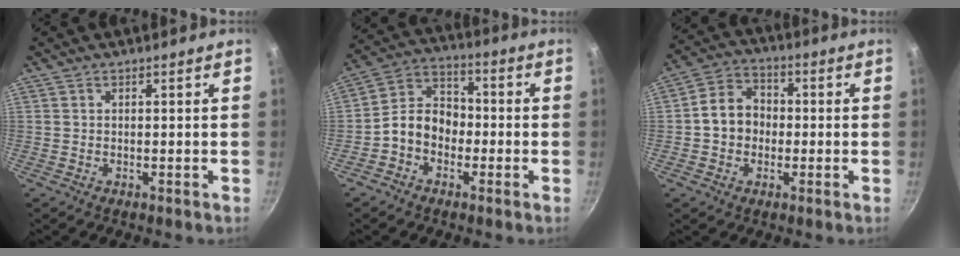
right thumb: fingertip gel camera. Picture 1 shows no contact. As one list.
[{"total": 9.0, "force": [-2.6, 7.0, 5.0], "torque": [-0.053, 0.043, -0.063]}, {"total": 8.7, "force": [-0.6, 7.2, 4.8], "torque": [-0.054, 0.024, -0.027]}]